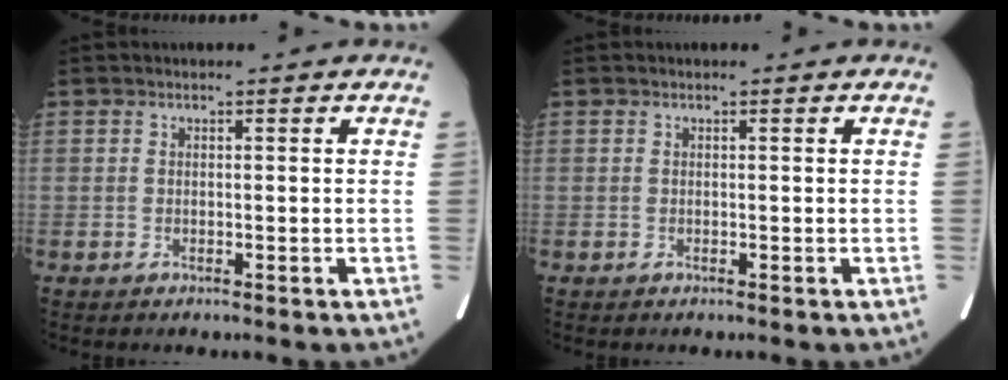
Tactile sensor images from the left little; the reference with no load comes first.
{"total": 0.0}